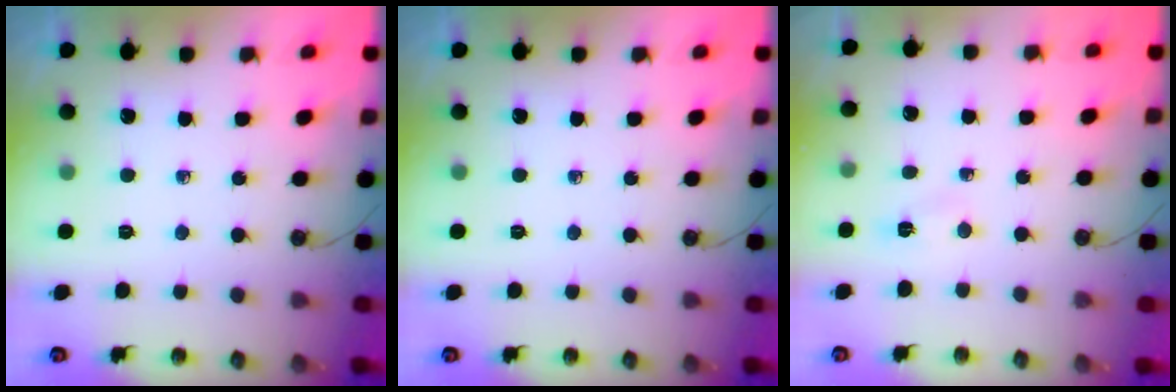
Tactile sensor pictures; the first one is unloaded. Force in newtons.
{"total": 0.0}
{"total": 2.5, "press": 2.5, "slide": 0.3}